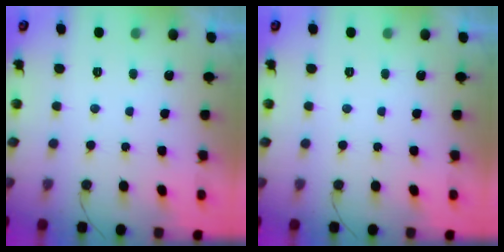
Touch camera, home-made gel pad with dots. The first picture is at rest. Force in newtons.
{"total": 0.0}